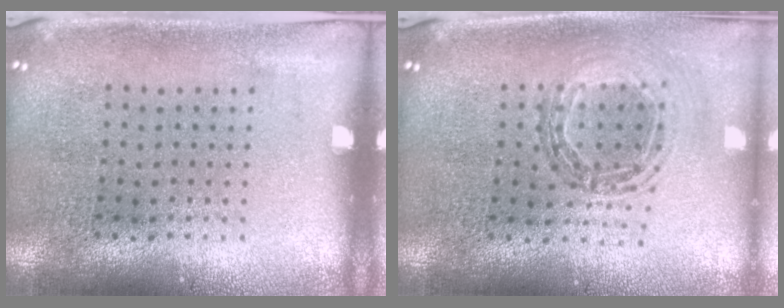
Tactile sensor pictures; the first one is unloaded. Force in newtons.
{"total": 0.7, "press": 0.7, "slide": 0.1}